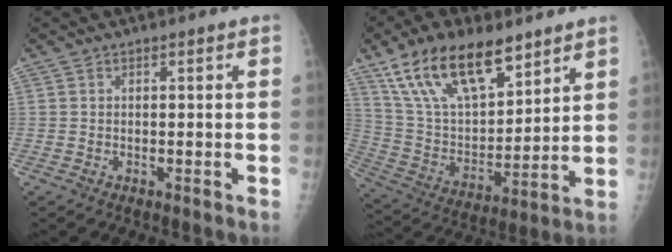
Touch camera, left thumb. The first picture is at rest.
{"total": 20.2, "force": [13.1, 9.0, 12.5], "torque": [-0.192, -0.046, 0.251]}